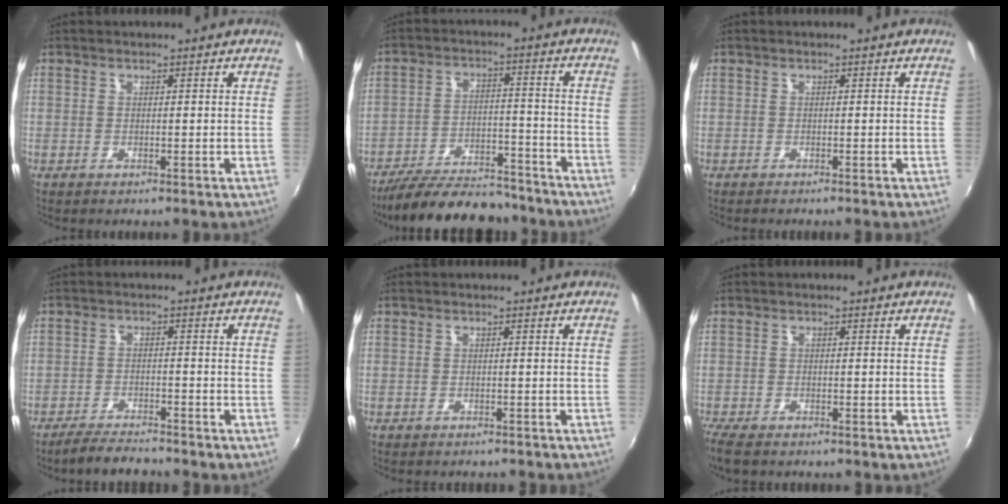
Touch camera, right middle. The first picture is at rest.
{"total": 19.3, "force": [-16.8, 5.7, 7.8], "torque": [-0.155, -0.003, -0.237]}
{"total": 0.6, "force": [-0.6, 0.0, 0.1], "torque": [-0.001, -0.005, -0.012]}
{"total": 5.2, "force": [-4.8, 0.7, 1.7], "torque": [-0.053, -0.010, -0.085]}
{"total": 3.0, "force": [-2.7, 1.0, 0.9], "torque": [-0.022, -0.013, -0.035]}
{"total": 4.6, "force": [-3.8, 1.4, 2.3], "torque": [-0.060, -0.023, -0.075]}